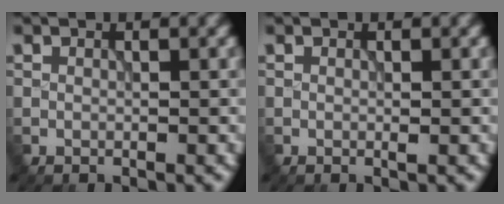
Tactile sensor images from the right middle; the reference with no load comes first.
{"total": 0.0}